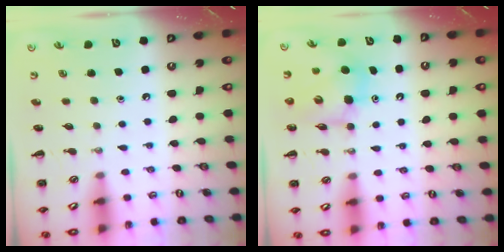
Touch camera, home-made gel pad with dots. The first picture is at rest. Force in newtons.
{"total": 8.5, "press": 8.4, "slide": 1.8}